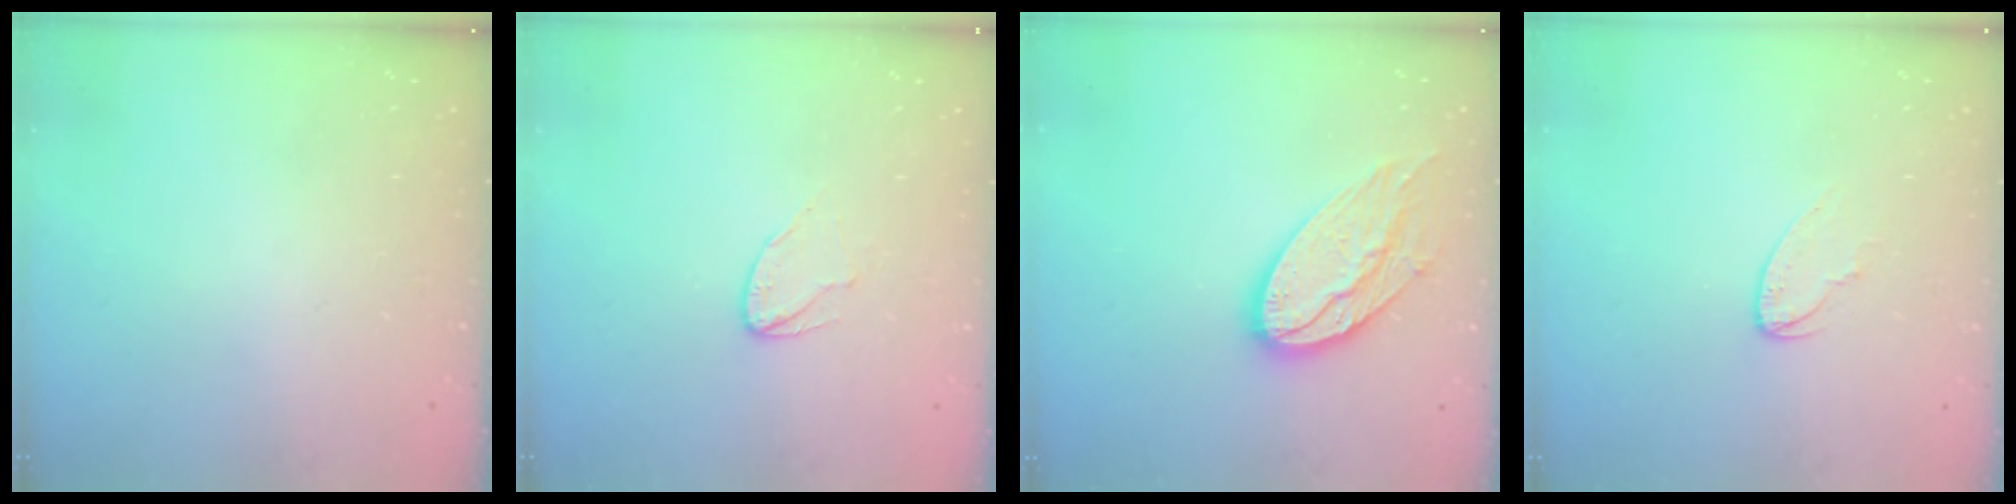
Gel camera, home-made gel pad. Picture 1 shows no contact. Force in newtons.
{"total": 4.8, "press": 4.8, "slide": 0.4}
{"total": 15.1, "press": 15.1, "slide": 1.3}
{"total": 4.7, "press": 4.7, "slide": 0.4}